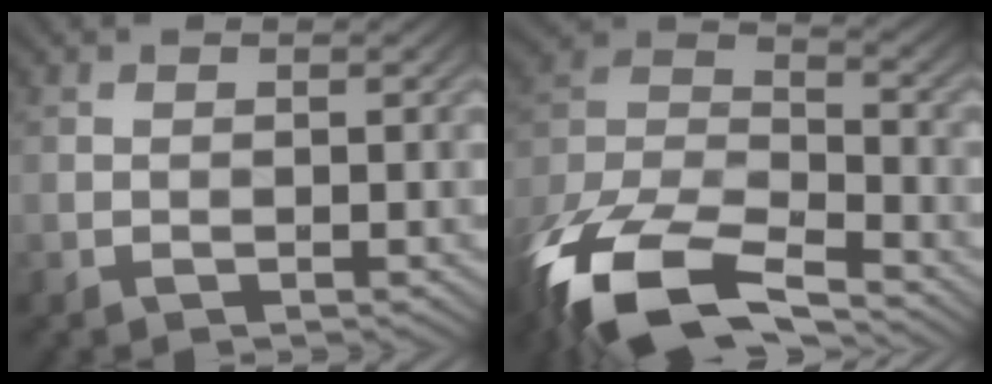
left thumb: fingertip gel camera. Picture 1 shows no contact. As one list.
[{"total": 17.1, "force": [-11.4, 8.2, 9.7], "torque": [-0.269, -0.046, -0.186]}]